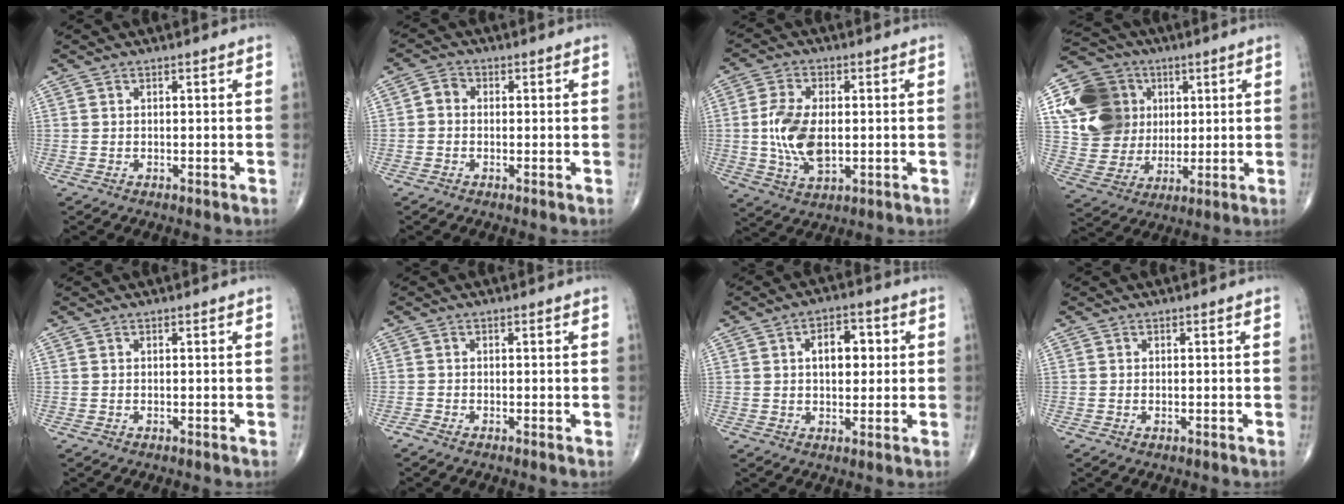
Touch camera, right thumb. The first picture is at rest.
{"total": 2.6, "force": [-0.2, 2.2, 1.4], "torque": [-0.013, 0.008, -0.015]}
{"total": 10.9, "force": [-0.2, 6.0, 9.1], "torque": [-0.179, -0.004, 0.001]}
{"total": 16.9, "force": [4.0, 14.8, 7.0], "torque": [-0.103, 0.007, 0.080]}
{"total": 0.0}
{"total": 1.2, "force": [-0.9, 0.2, 0.8], "torque": [-0.021, -0.005, -0.023]}
{"total": 7.5, "force": [1.4, 4.5, 5.8], "torque": [-0.060, 0.009, 0.018]}
{"total": 0.5, "force": [-0.2, 0.2, 0.4], "torque": [-0.008, -0.002, -0.004]}